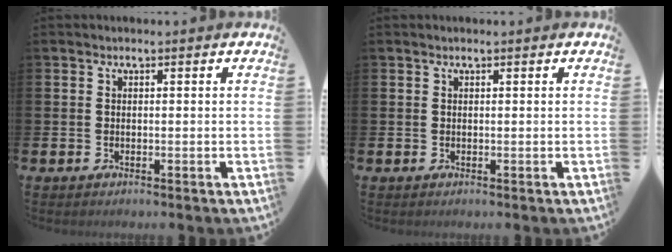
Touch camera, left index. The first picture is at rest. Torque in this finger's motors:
{"motor_torque": [0.87, -1.26, 0.01, 0.01]}